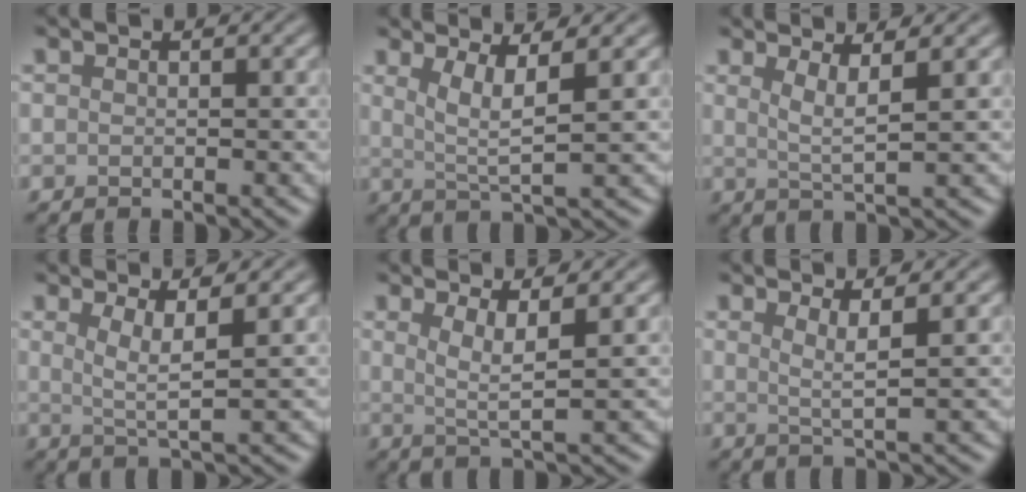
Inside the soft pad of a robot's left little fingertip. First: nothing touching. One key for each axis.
{"total": 3.8, "fx": 1.4, "fy": 0.7, "fz": 3.4, "tx": -0.066, "ty": -0.006, "tz": 0.029}
{"total": 2.7, "fx": 1.2, "fy": 0.5, "fz": 2.4, "tx": -0.038, "ty": -0.006, "tz": 0.024}
{"total": 3.2, "fx": 1.2, "fy": 0.6, "fz": 3.0, "tx": -0.050, "ty": -0.007, "tz": 0.023}
{"total": 3.2, "fx": 1.2, "fy": 0.6, "fz": 2.9, "tx": -0.050, "ty": -0.007, "tz": 0.024}
{"total": 2.4, "fx": 1.1, "fy": 0.4, "fz": 2.1, "tx": -0.036, "ty": -0.004, "tz": 0.017}